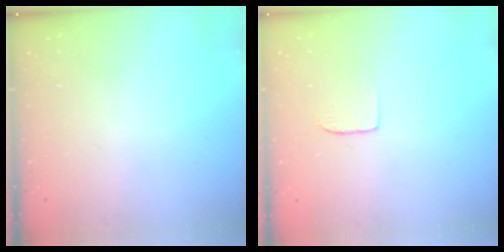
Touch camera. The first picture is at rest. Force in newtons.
{"total": 3.7, "press": 3.7, "slide": 0.2}